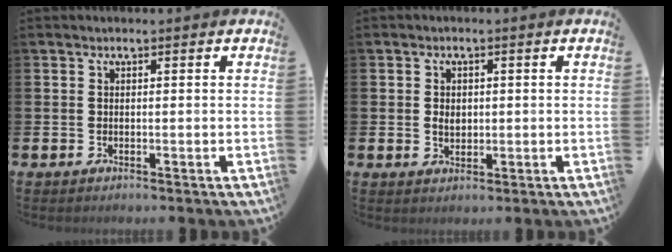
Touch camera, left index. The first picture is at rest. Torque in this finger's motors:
{"motor_torque": [0.30, 0.12, 0.06, 0.05]}